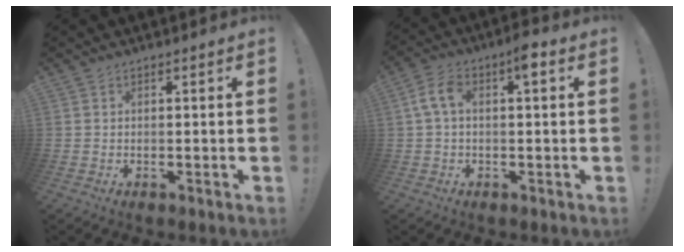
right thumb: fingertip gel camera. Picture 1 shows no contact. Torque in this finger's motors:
{"motor_torque": [0.10, 1.02, 0.42, -0.23, 0.05]}